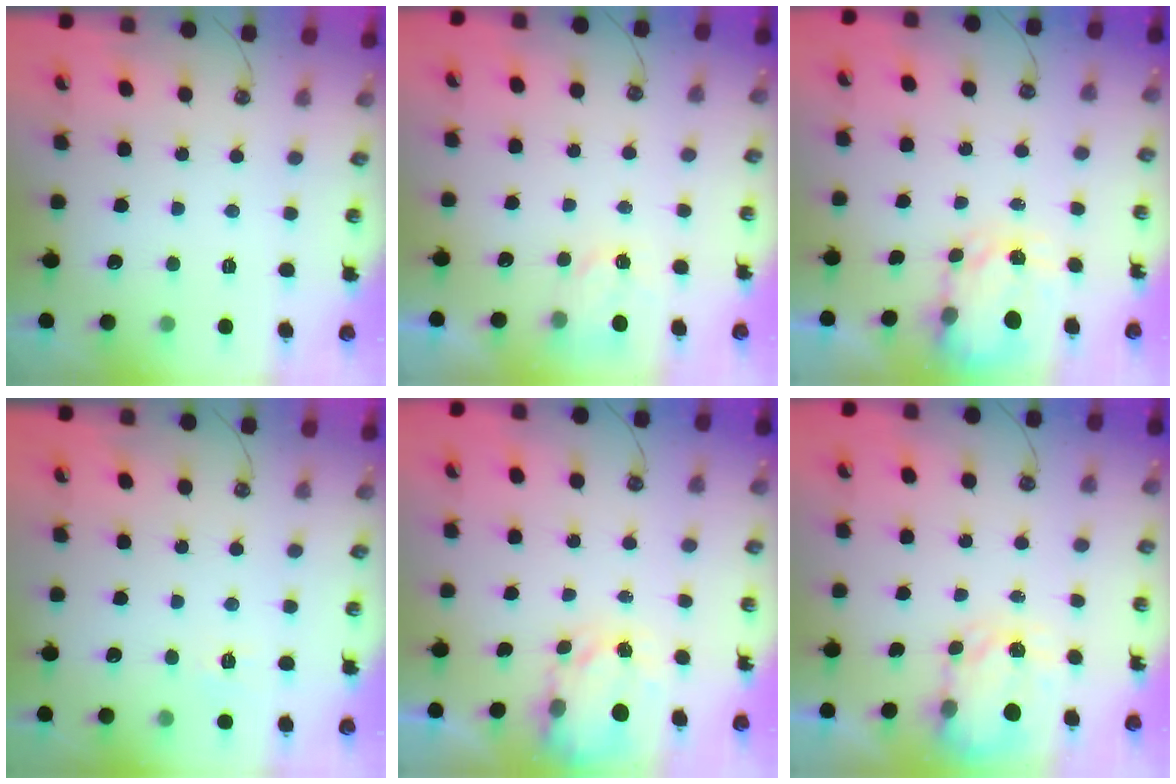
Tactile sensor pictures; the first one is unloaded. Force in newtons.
{"total": 2.7, "press": 2.7, "slide": 0.4}
{"total": 3.6, "press": 3.6, "slide": 0.6}
{"total": 5.6, "press": 5.6, "slide": 0.7}
{"total": 3.5, "press": 3.4, "slide": 0.6}
{"total": 3.6, "press": 3.6, "slide": 0.5}